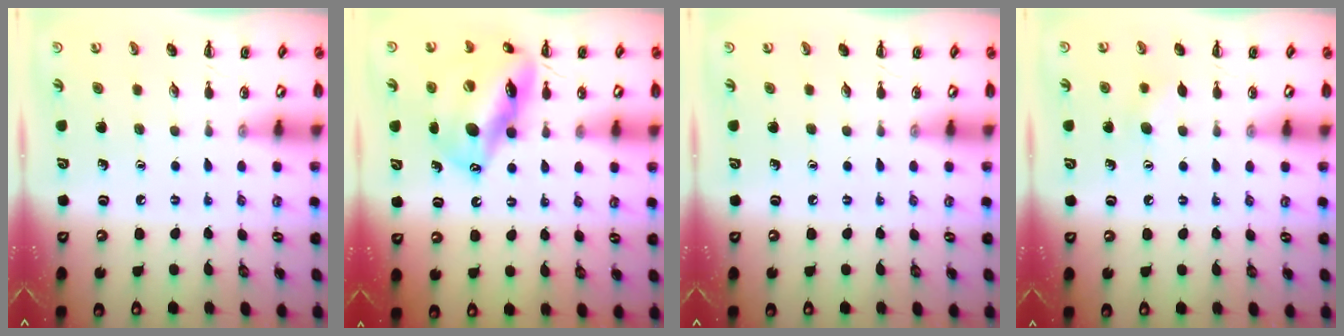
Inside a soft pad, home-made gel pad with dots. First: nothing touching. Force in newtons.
{"total": 15.2, "press": 14.7, "slide": 4.2}
{"total": 0.0}
{"total": 5.0, "press": 4.9, "slide": 1.3}